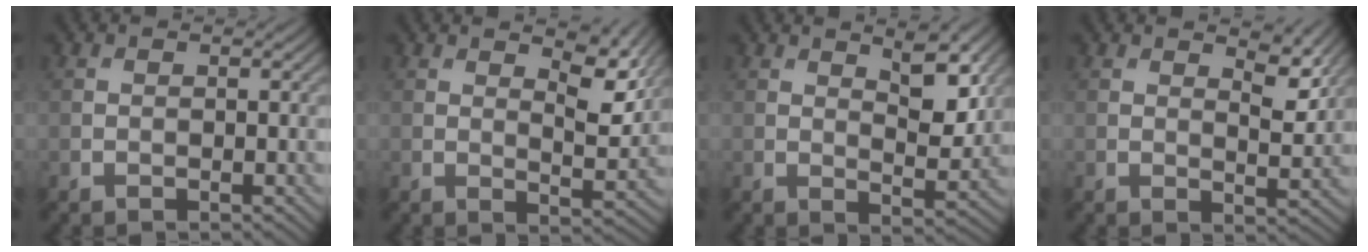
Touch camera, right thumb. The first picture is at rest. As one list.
[{"total": 6.1, "force": [3.7, 1.8, 4.4], "torque": [-0.079, -0.006, 0.061]}, {"total": 5.5, "force": [3.0, 2.0, 4.2], "torque": [-0.067, -0.013, 0.050]}, {"total": 4.0, "force": [2.7, 1.2, 2.7], "torque": [-0.053, -0.009, 0.044]}]